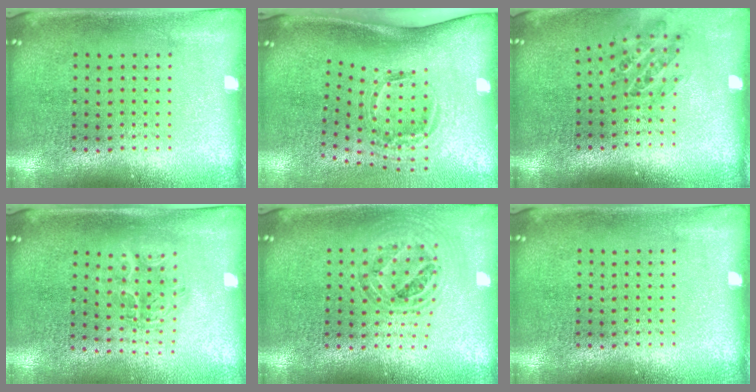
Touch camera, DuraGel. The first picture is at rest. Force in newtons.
{"total": 2.0, "press": 1.2, "slide": 1.7}
{"total": 1.0, "press": 1.0, "slide": 0.3}
{"total": 1.1, "press": 1.1, "slide": 0.2}
{"total": 0.9, "press": 0.9, "slide": 0.0}
{"total": 0.0}